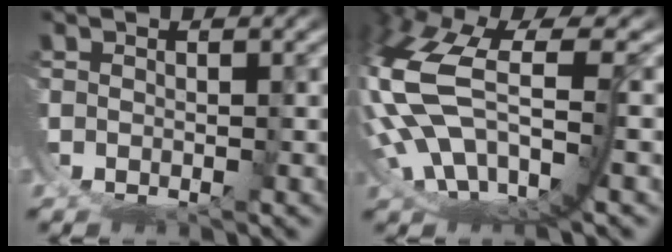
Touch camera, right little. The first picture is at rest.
{"total": 10.9, "force": [-0.2, 6.9, 8.5], "torque": [-0.213, -0.030, 0.011]}